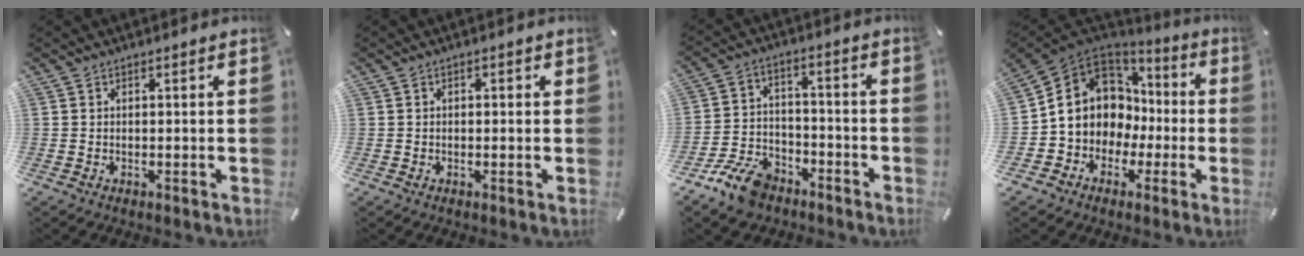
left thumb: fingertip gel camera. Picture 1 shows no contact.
{"total": 0.7, "force": [-0.2, 0.5, 0.4], "torque": [-0.007, 0.003, -0.005]}
{"total": 10.7, "force": [-7.4, 6.1, 4.6], "torque": [-0.083, 0.049, -0.135]}
{"total": 11.7, "force": [-0.4, 11.1, 3.7], "torque": [-0.088, -0.009, 0.001]}